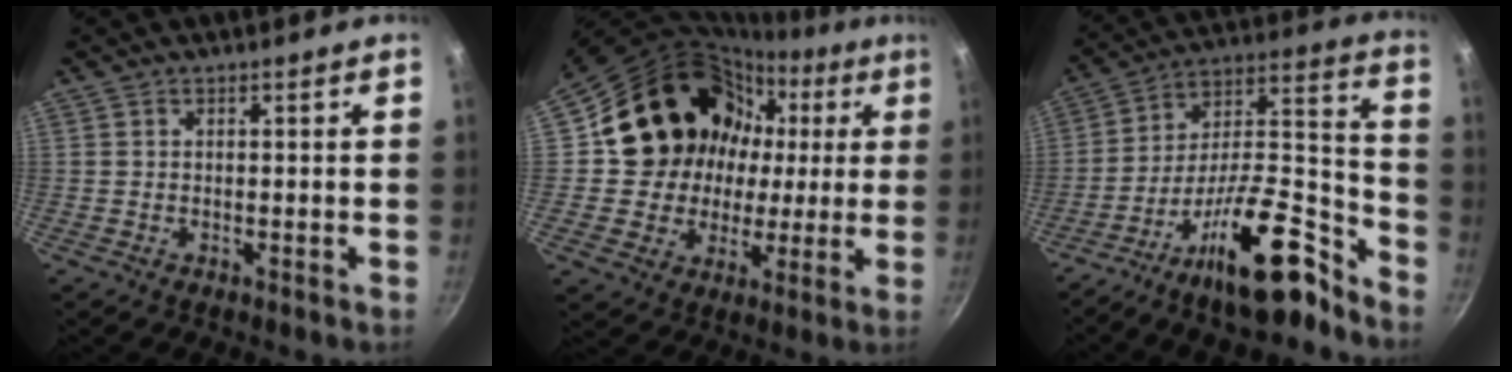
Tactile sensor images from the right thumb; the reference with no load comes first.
{"total": 19.3, "force": [3.1, 17.5, 7.4], "torque": [-0.101, 0.025, 0.057]}
{"total": 20.3, "force": [-14.2, 6.0, 13.2], "torque": [-0.167, 0.119, -0.246]}